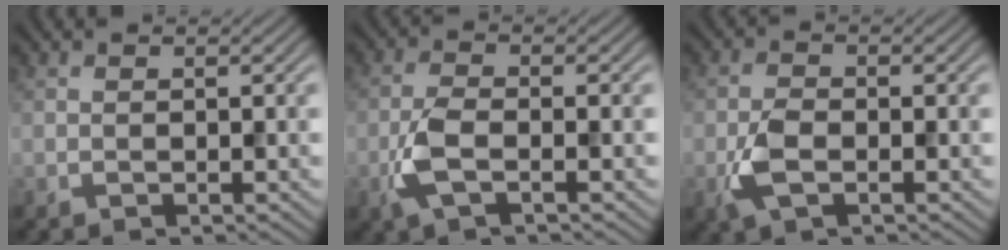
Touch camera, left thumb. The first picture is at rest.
{"total": 4.2, "force": [-1.5, 1.6, 3.5], "torque": [-0.087, 0.000, -0.041]}
{"total": 3.5, "force": [-1.2, 1.9, 2.7], "torque": [-0.063, -0.001, -0.031]}